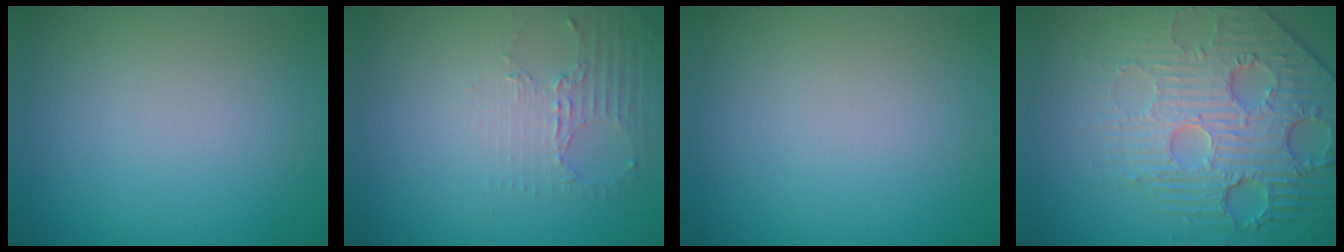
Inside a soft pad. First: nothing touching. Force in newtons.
{"total": 2.2, "press": 1.7, "slide": 1.5}
{"total": 0.0}
{"total": 6.2, "press": 5.3, "slide": 3.4}